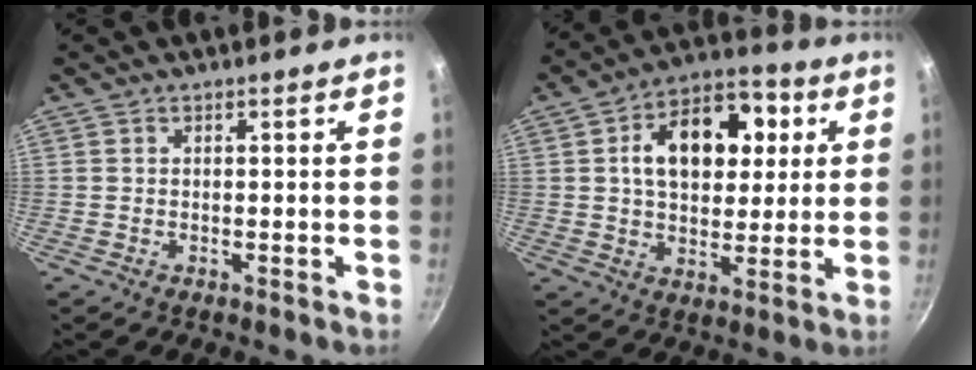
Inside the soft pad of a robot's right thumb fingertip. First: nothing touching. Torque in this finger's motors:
{"motor_torque": [1.45, 2.12, 0.10, -0.03, 0.11]}